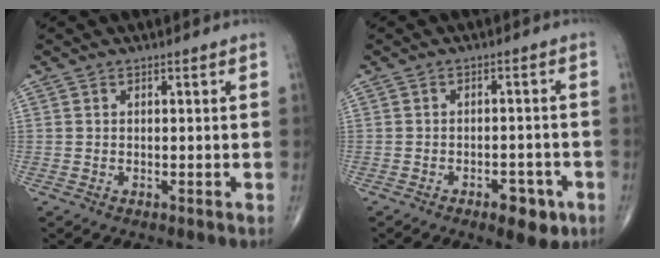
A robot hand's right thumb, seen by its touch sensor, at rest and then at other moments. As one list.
[{"total": 6.0, "force": [-3.1, 2.8, 4.2], "torque": [-0.040, 0.014, -0.039]}]